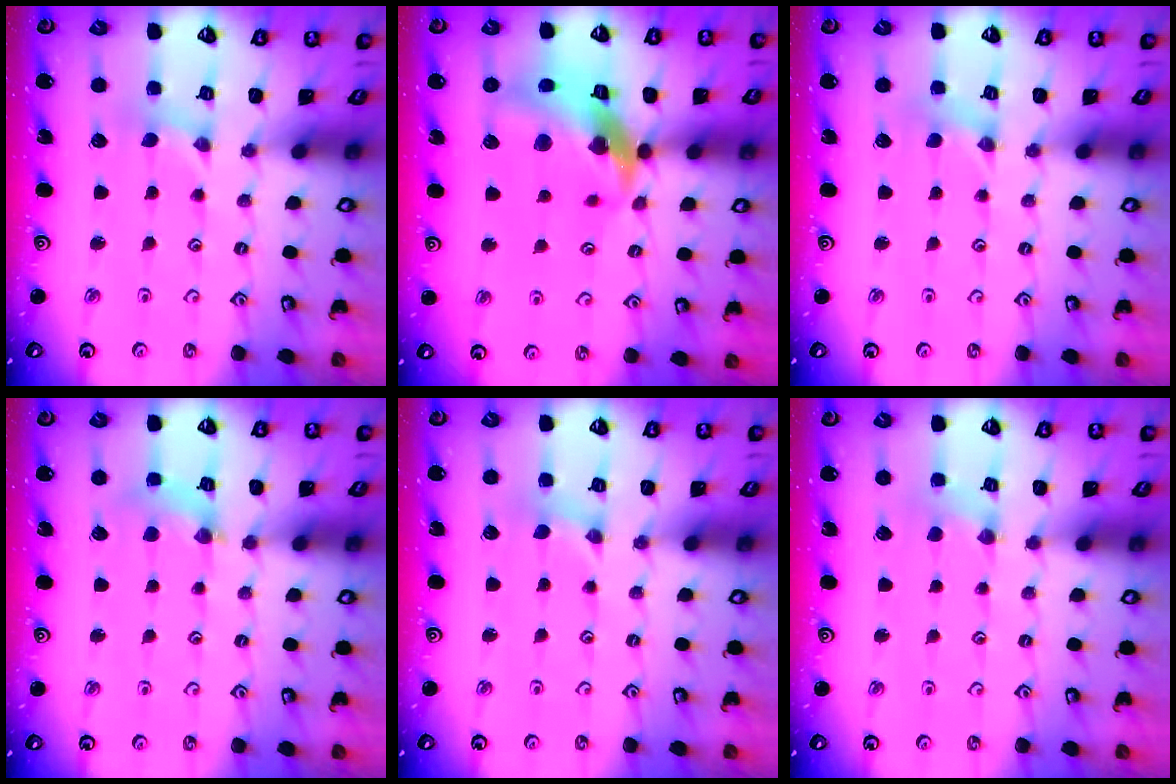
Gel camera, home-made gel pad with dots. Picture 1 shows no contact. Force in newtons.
{"total": 15.8, "press": 15.6, "slide": 2.1}
{"total": 0.0}
{"total": 3.7, "press": 3.6, "slide": 0.5}
{"total": 0.0}
{"total": 1.2, "press": 1.1, "slide": 0.3}